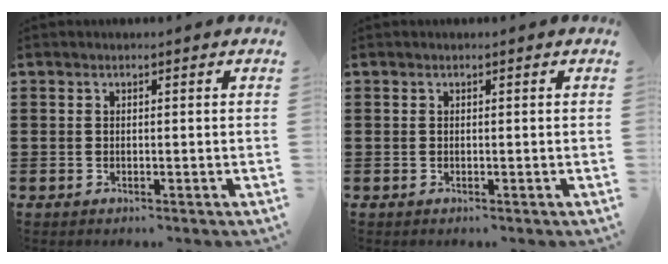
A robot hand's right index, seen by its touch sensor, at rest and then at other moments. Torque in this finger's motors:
{"motor_torque": [0.00, 0.00, 0.00, 0.00]}